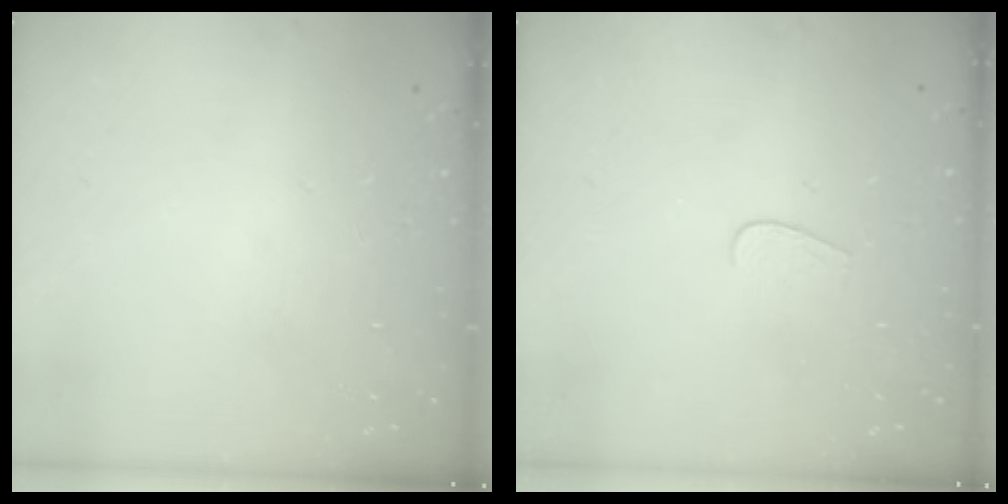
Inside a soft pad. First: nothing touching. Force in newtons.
{"total": 4.0, "press": 4.0, "slide": 0.4}